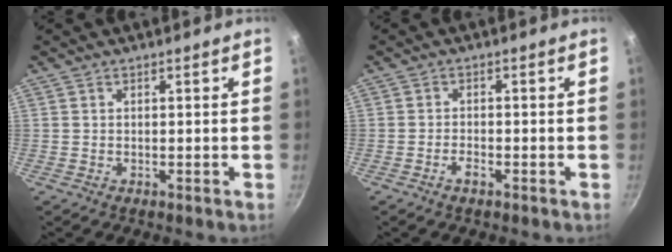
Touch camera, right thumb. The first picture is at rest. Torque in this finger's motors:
{"motor_torque": [-0.27, 0.03, -0.42, 0.26, 0.06]}